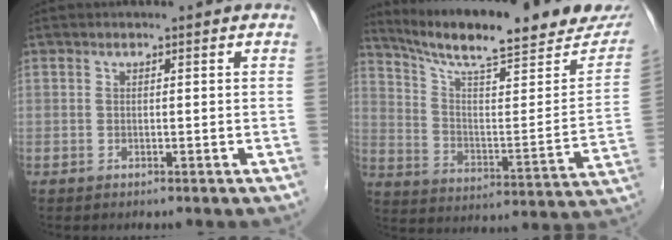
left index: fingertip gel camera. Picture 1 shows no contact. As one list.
[{"total": 24.2, "force": [20.4, 3.6, 12.4], "torque": [-0.196, -0.029, 0.288]}]